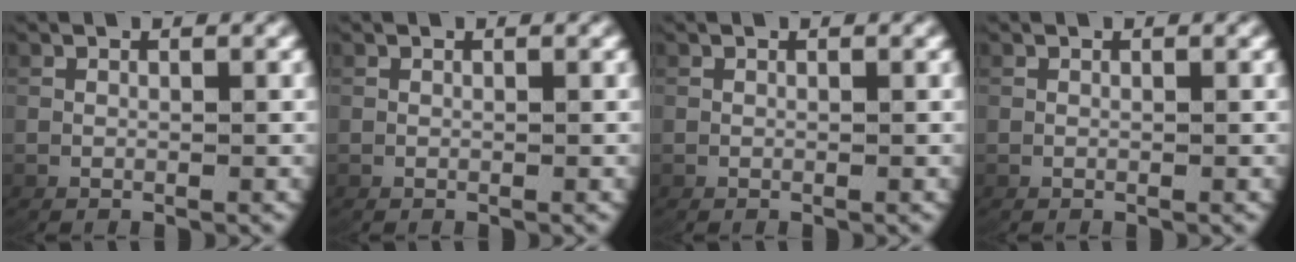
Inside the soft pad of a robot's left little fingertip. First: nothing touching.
{"total": 0.0}
{"total": 0.0}
{"total": 0.0}